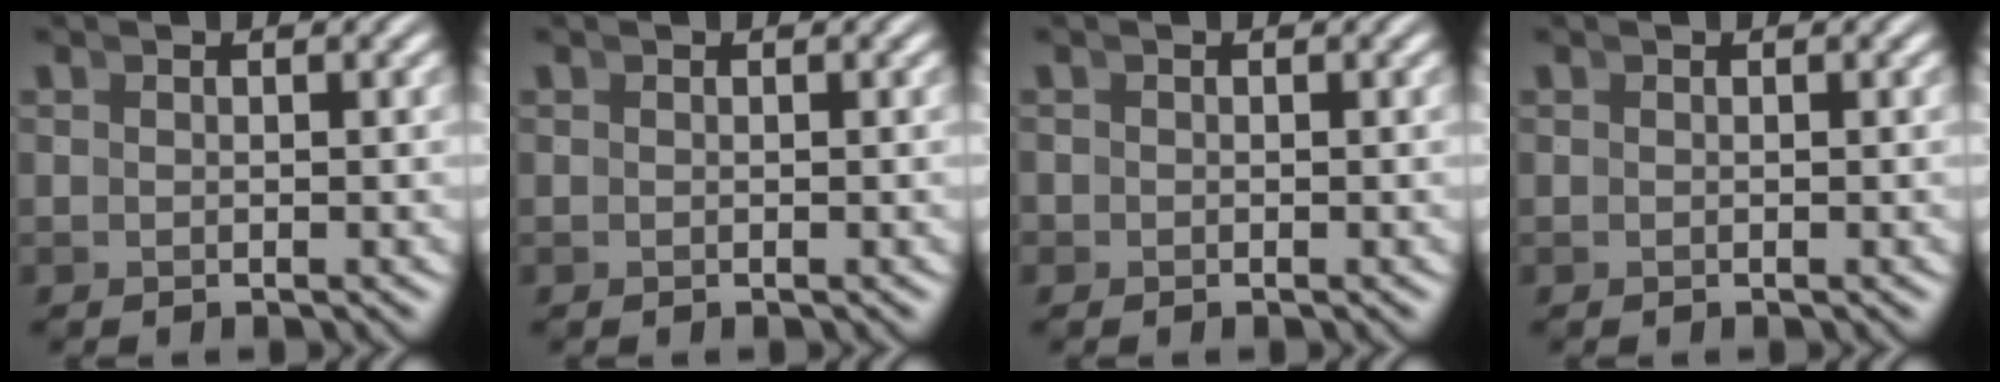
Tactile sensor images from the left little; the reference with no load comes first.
{"total": 0.0}
{"total": 1.2, "force": [-0.3, 1.1, 0.0], "torque": [-0.002, -0.003, -0.008]}
{"total": 0.0}